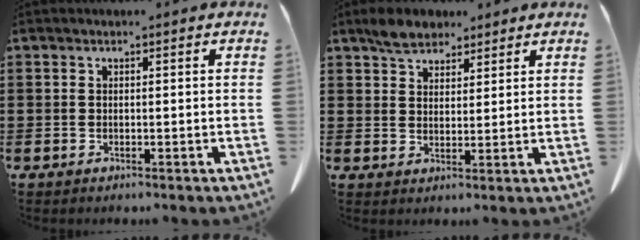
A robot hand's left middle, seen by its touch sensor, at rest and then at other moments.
{"total": 4.4, "force": [3.6, 2.3, 1.3], "torque": [-0.031, 0.002, 0.067]}